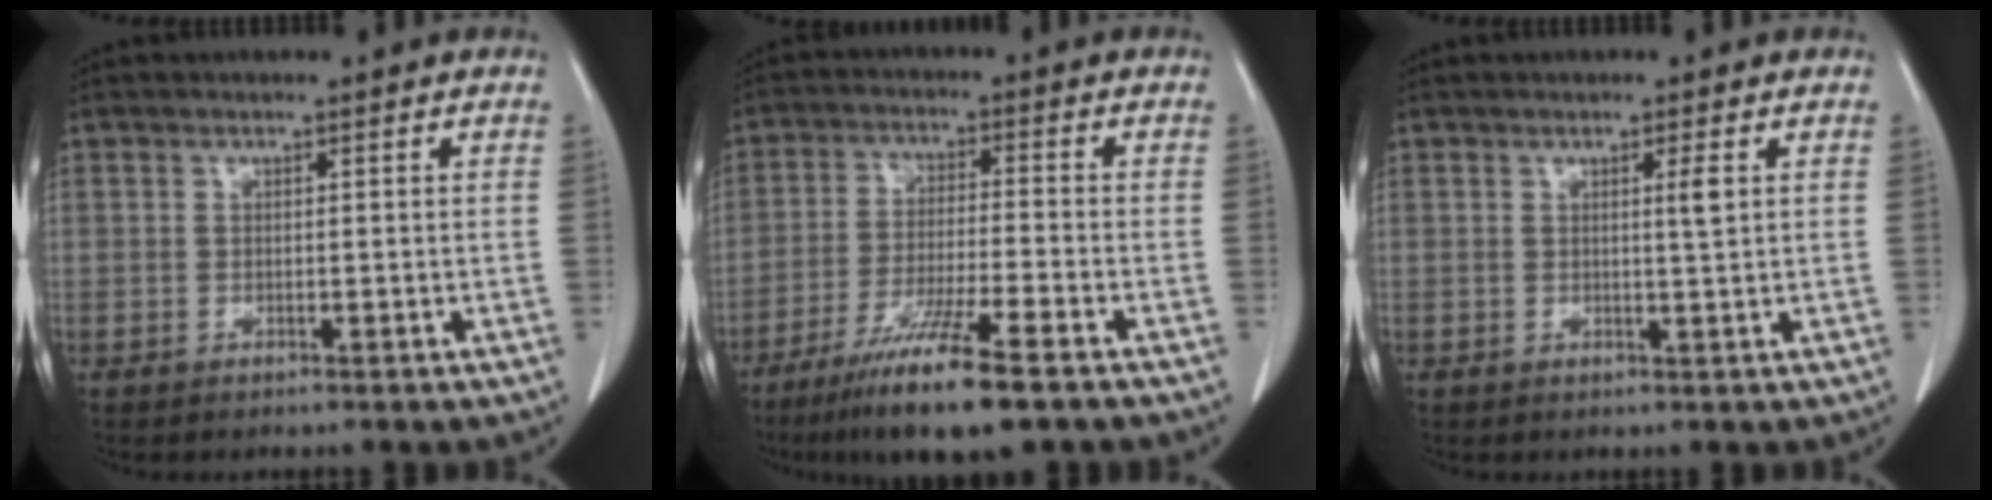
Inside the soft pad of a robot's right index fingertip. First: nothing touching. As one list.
[{"total": 11.6, "force": [-7.7, 0.3, 8.7], "torque": [-0.159, -0.034, -0.133]}, {"total": 1.8, "force": [0.5, -0.2, 1.7], "torque": [-0.029, -0.002, 0.009]}]